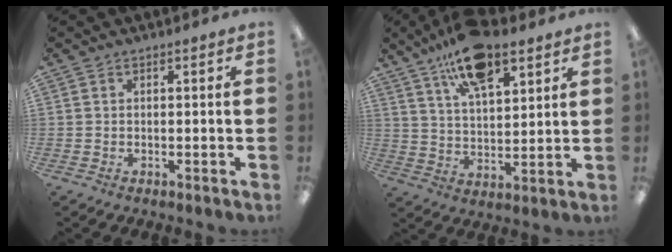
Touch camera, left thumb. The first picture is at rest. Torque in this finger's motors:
{"motor_torque": [0.22, 0.22, 1.67, -1.09, 0.14]}